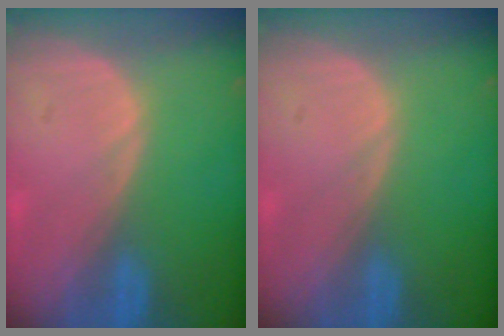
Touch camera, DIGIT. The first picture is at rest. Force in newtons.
{"total": 0.0}